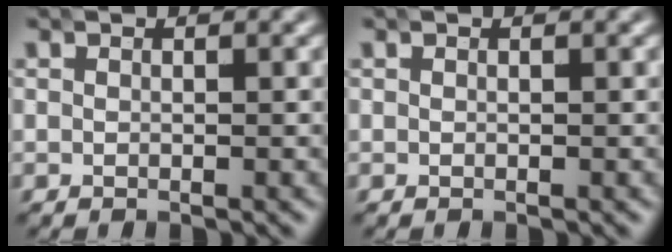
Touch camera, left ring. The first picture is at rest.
{"total": 0.0}